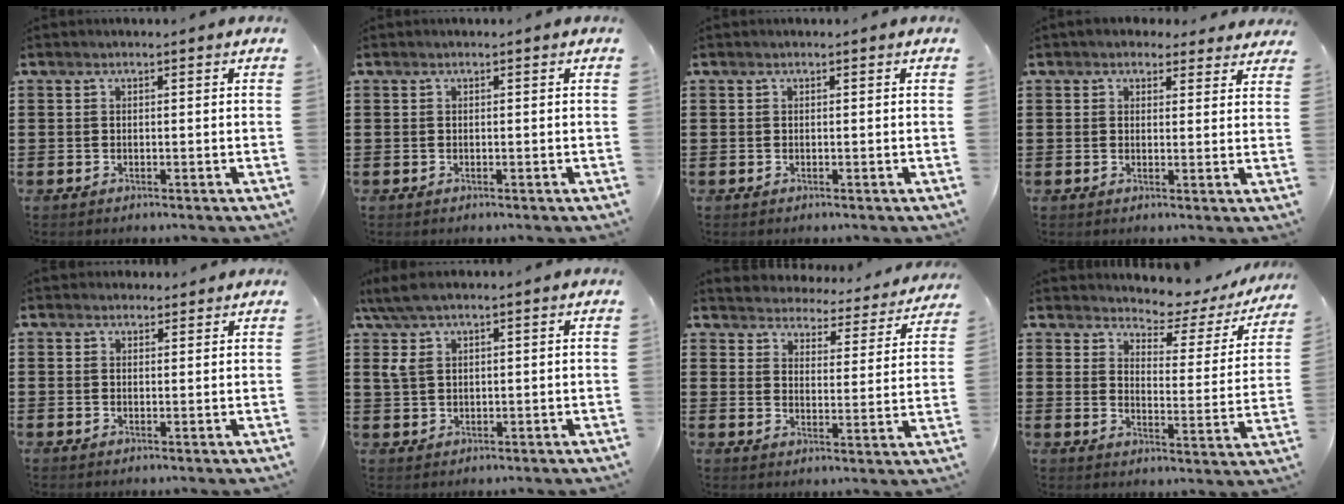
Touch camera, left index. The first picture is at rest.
{"total": 0.0}
{"total": 0.0}
{"total": 2.9, "force": [2.5, 1.3, 0.6], "torque": [-0.012, -0.004, 0.044]}
{"total": 1.7, "force": [1.5, 0.8, -0.1], "torque": [-0.003, 0.005, 0.030]}
{"total": 4.5, "force": [2.4, 1.7, 3.4], "torque": [-0.081, 0.005, 0.041]}
{"total": 3.6, "force": [3.6, 0.2, -0.4], "torque": [-0.018, -0.034, 0.055]}
{"total": 4.1, "force": [4.0, 0.9, 0.8], "torque": [-0.035, -0.033, 0.061]}